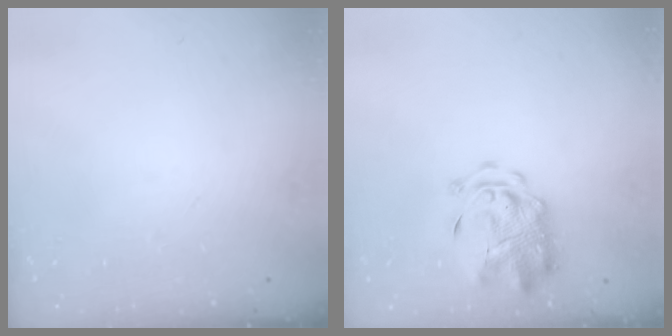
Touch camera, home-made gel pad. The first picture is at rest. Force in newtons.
{"total": 3.1, "press": 3.0, "slide": 1.0}